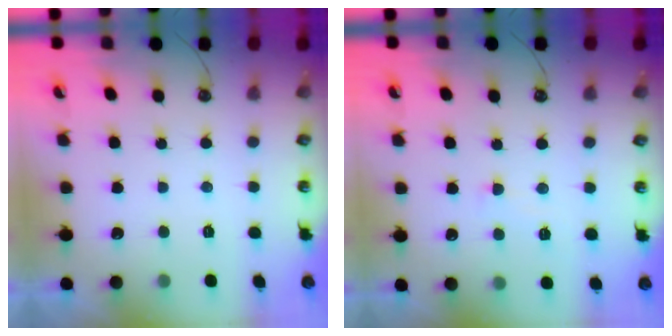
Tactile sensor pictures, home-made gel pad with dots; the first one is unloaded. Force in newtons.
{"total": 3.5, "press": 3.5, "slide": 0.3}